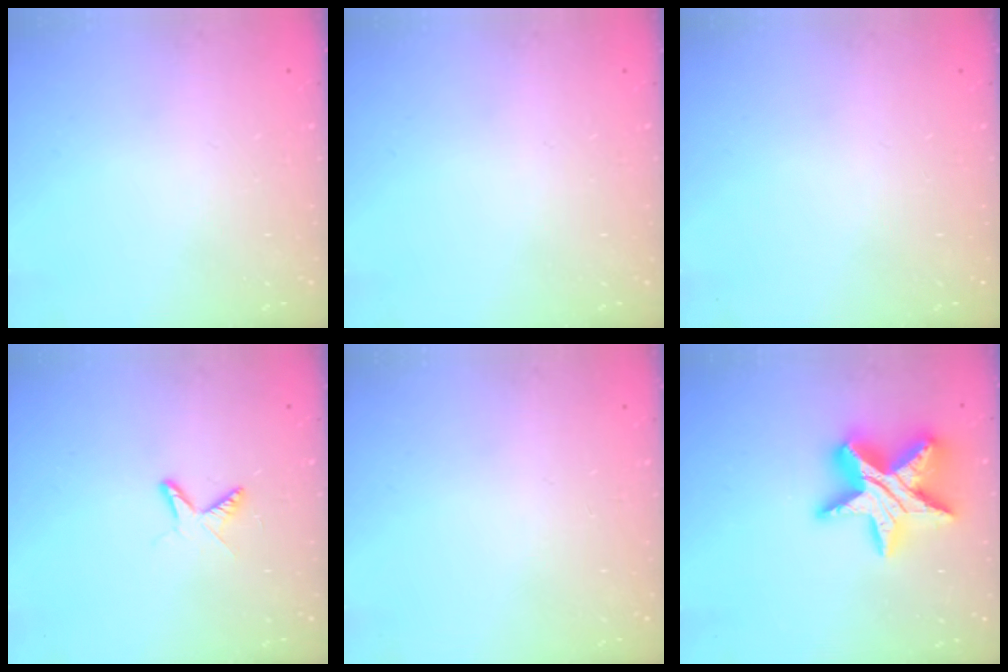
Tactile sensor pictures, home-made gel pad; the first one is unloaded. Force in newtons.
{"total": 0.0}
{"total": 0.0}
{"total": 6.1, "press": 6.1, "slide": 0.8}
{"total": 0.0}
{"total": 19.5, "press": 19.4, "slide": 1.5}